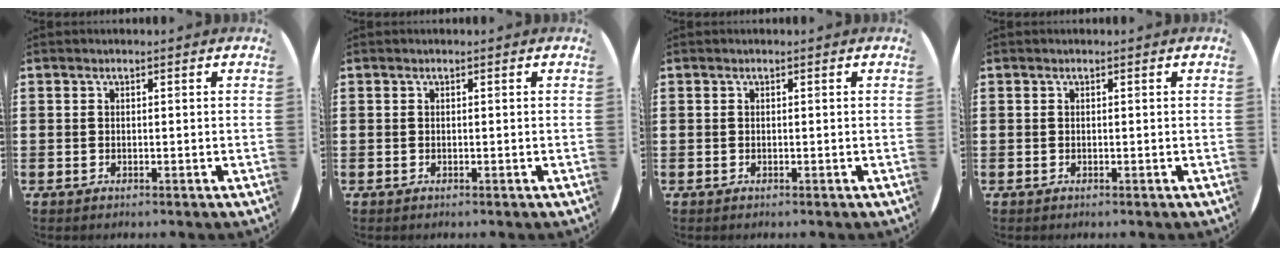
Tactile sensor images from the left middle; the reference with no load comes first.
{"total": 0.0}
{"total": 0.0}
{"total": 0.0}